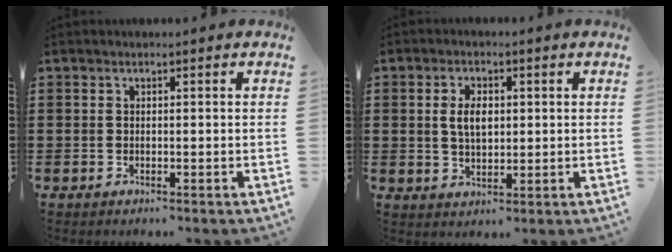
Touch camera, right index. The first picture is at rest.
{"total": 4.2, "force": [0.5, 2.3, 3.5], "torque": [-0.063, 0.006, 0.006]}